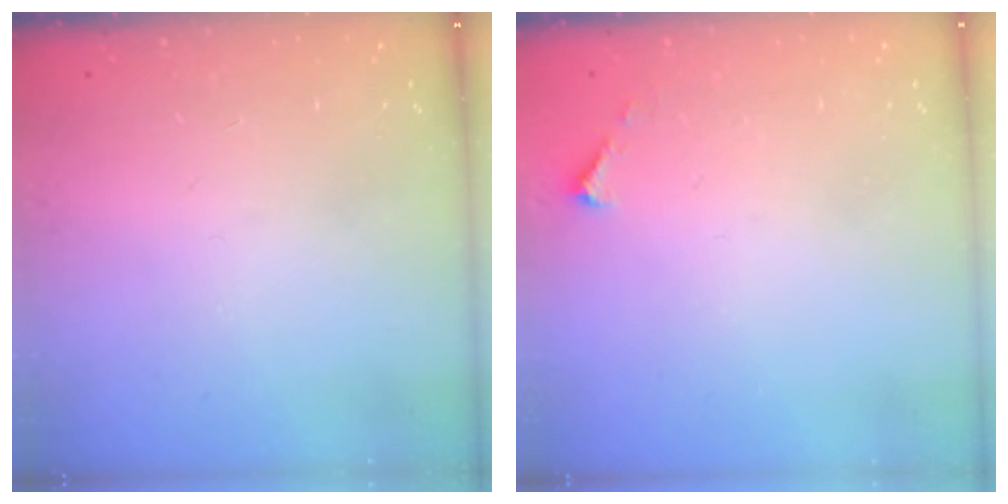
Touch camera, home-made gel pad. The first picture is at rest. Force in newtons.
{"total": 2.1, "press": 2.1, "slide": 0.2}